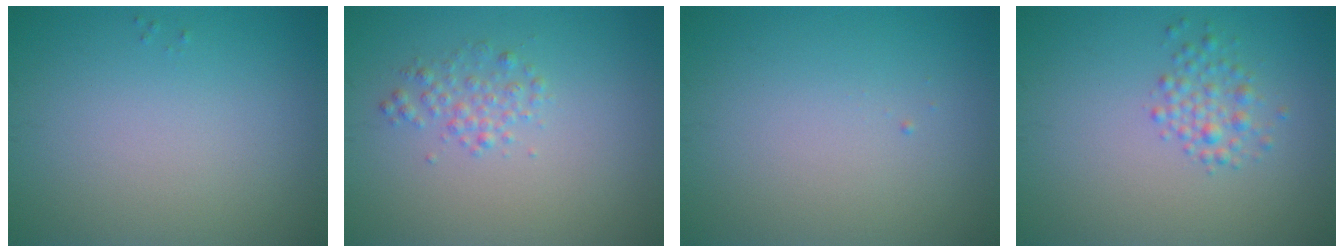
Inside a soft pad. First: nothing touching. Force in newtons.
{"total": 1.7, "press": 1.7, "slide": 0.0}
{"total": 0.0}
{"total": 2.1, "press": 2.1, "slide": 0.1}